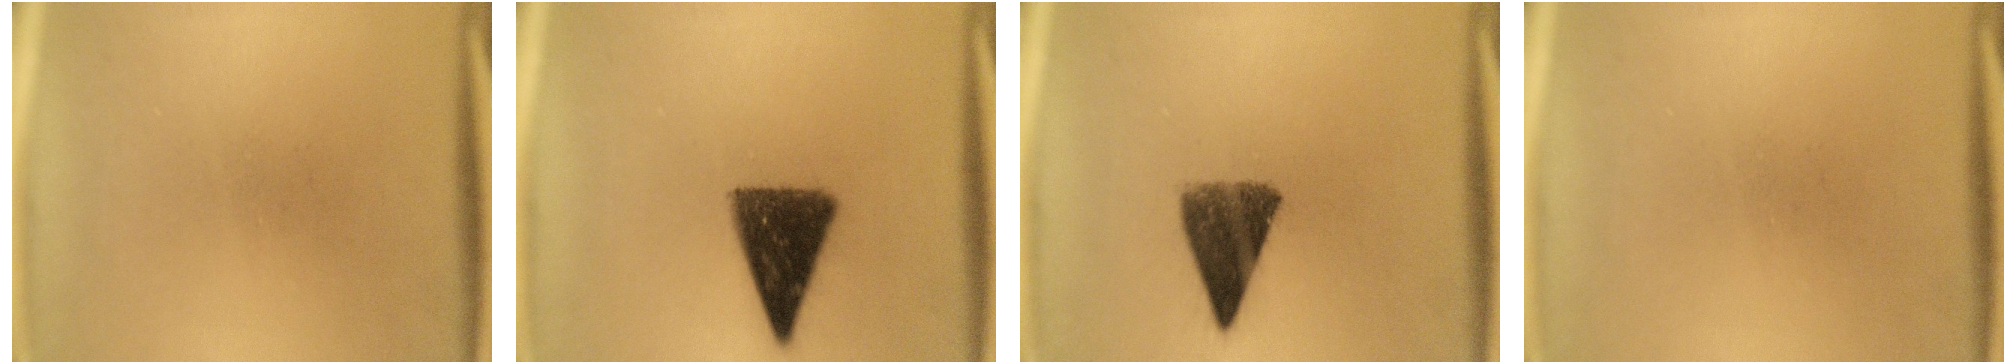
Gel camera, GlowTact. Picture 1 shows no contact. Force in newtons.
{"total": 12.0}
{"total": 9.1}
{"total": 0.0}